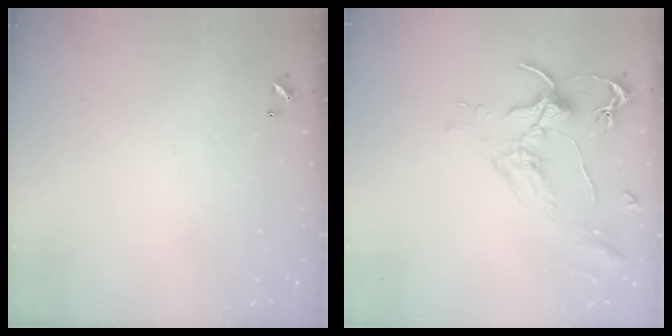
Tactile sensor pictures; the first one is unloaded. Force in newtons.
{"total": 1.6, "press": 1.4, "slide": 0.7}